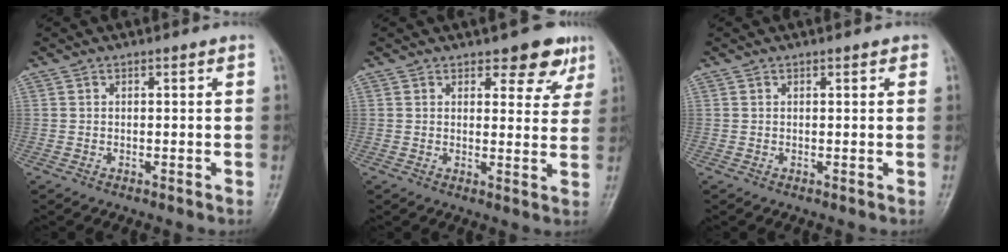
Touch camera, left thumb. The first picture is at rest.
{"total": 6.7, "force": [4.5, 3.3, 3.7], "torque": [-0.010, -0.023, 0.053]}
{"total": 0.9, "force": [0.5, 0.4, 0.6], "torque": [-0.005, 0.000, 0.004]}